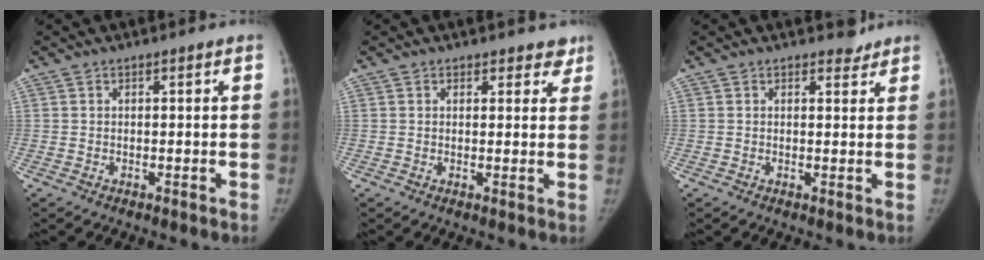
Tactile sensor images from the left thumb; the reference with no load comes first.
{"total": 3.4, "force": [2.7, 2.1, 0.5], "torque": [0.035, -0.013, 0.023]}
{"total": 1.8, "force": [1.6, 0.9, 0.0], "torque": [0.014, -0.012, 0.016]}